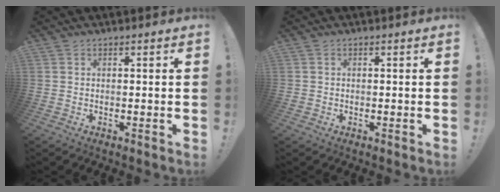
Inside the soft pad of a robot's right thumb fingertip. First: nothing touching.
{"total": 0.7, "force": [0.1, 0.7, 0.0], "torque": [-0.007, 0.006, 0.003]}